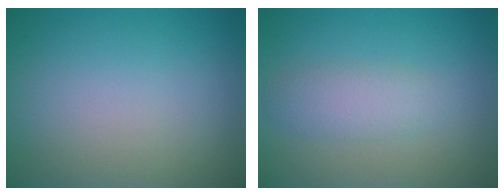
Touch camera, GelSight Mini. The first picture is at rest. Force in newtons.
{"total": 2.5, "press": 2.5, "slide": 0.0}